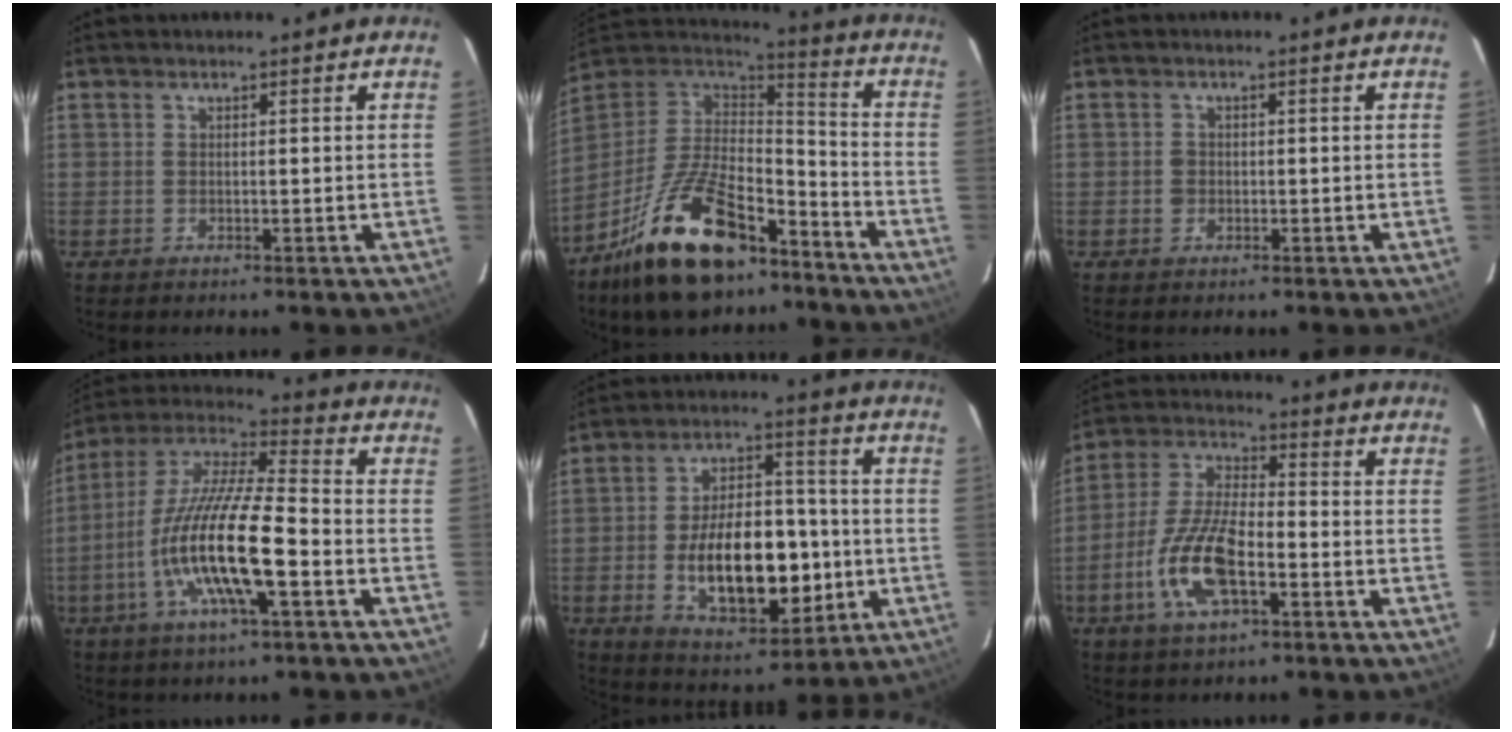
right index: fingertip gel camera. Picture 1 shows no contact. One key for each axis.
{"total": 23.9, "fx": -15.4, "fy": 10.5, "fz": 15.0, "tx": -0.296, "ty": -0.006, "tz": -0.253}
{"total": 1.5, "fx": -0.3, "fy": 1.5, "fz": 0.2, "tx": -0.004, "ty": 0.002, "tz": -0.003}
{"total": 17.9, "fx": -5.9, "fy": 3.7, "fz": 16.5, "tx": -0.324, "ty": -0.015, "tz": -0.120}
{"total": 18.6, "fx": -3.4, "fy": 10.1, "fz": 15.2, "tx": -0.268, "ty": 0.011, "tz": -0.031}
{"total": 13.5, "fx": -5.1, "fy": 5.1, "fz": 11.4, "tx": -0.247, "ty": -0.003, "tz": -0.098}